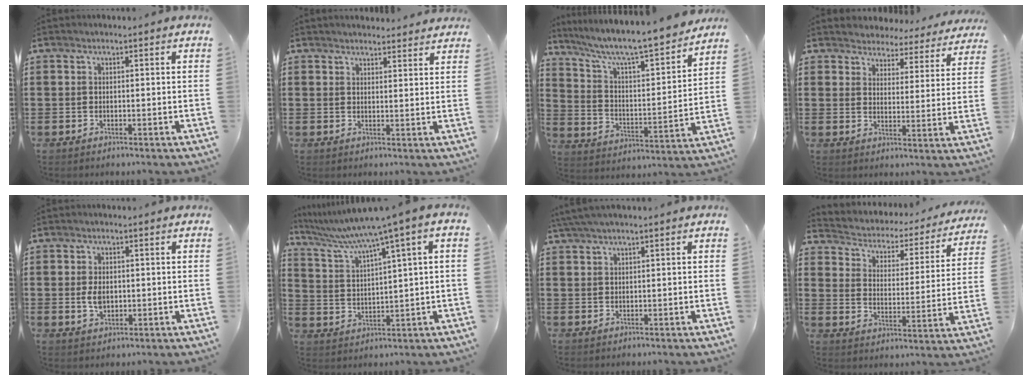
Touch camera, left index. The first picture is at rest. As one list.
[{"total": 2.2, "force": [2.2, 0.2, 0.0], "torque": [-0.005, -0.003, 0.042]}, {"total": 7.3, "force": [6.4, 0.4, 3.5], "torque": [-0.097, -0.052, 0.101]}, {"total": 4.5, "force": [4.4, 0.8, -0.3], "torque": [-0.022, -0.030, 0.076]}, {"total": 3.4, "force": [0.2, 2.1, 2.7], "torque": [-0.062, 0.003, 0.001]}, {"total": 5.9, "force": [3.9, -0.6, 4.4], "torque": [-0.105, -0.035, 0.057]}, {"total": 1.9, "force": [1.2, 0.0, 1.5], "torque": [-0.030, 0.000, 0.023]}, {"total": 2.0, "force": [1.9, 0.8, 0.2], "torque": [-0.023, -0.023, 0.019]}]